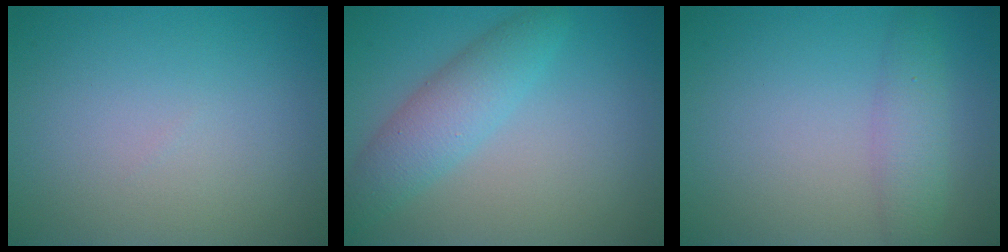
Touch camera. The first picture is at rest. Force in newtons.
{"total": 3.9, "press": 3.9, "slide": 0.0}
{"total": 2.8, "press": 2.8, "slide": 0.1}